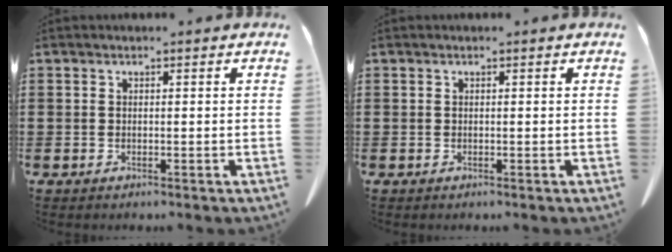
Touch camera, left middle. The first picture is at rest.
{"total": 0.0}